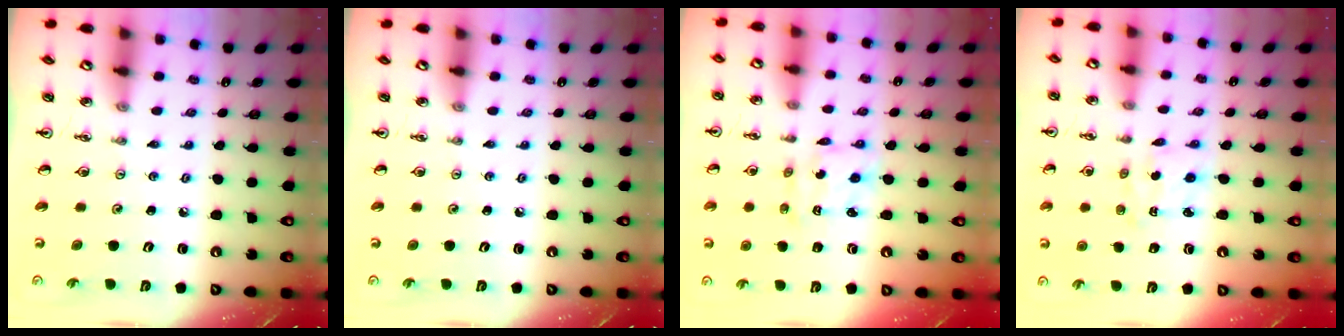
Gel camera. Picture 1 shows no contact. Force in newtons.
{"total": 0.0}
{"total": 2.8, "press": 2.8, "slide": 0.3}
{"total": 1.9, "press": 1.8, "slide": 0.6}